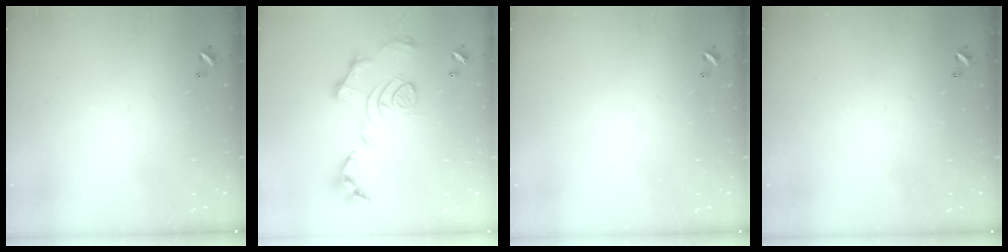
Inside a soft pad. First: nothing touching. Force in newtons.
{"total": 1.7, "press": 1.1, "slide": 1.3}
{"total": 0.0}
{"total": 0.0}